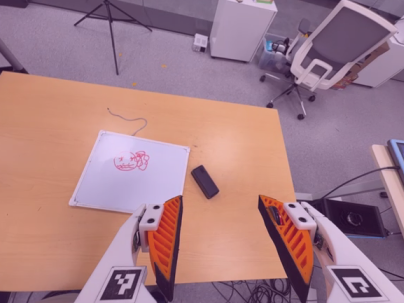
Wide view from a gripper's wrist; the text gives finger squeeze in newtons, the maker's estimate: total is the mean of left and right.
{"total": 0.0}